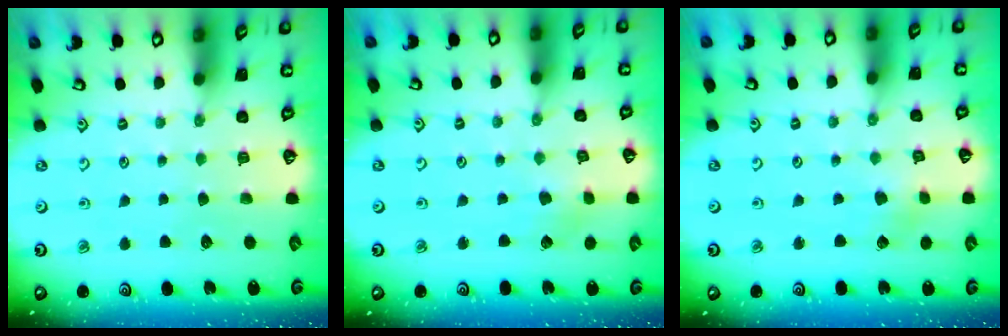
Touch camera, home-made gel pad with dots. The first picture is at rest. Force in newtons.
{"total": 2.1, "press": 2.1, "slide": 0.3}
{"total": 2.7, "press": 2.7, "slide": 0.4}